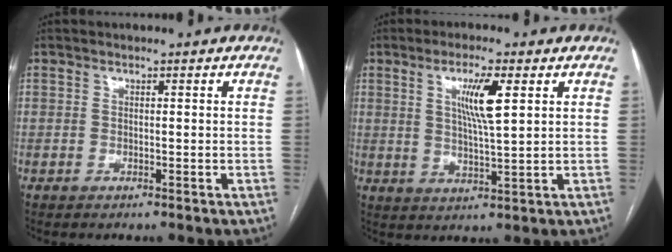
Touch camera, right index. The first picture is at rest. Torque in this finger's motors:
{"motor_torque": [0.33, 0.04, 0.18, 0.13]}